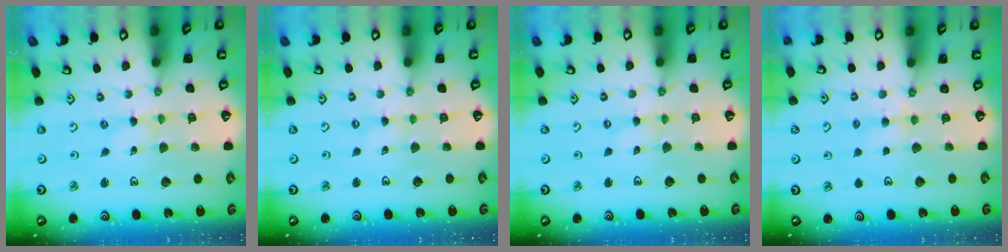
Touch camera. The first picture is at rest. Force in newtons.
{"total": 0.0}
{"total": 1.0, "press": 0.9, "slide": 0.2}
{"total": 3.9, "press": 3.8, "slide": 0.6}